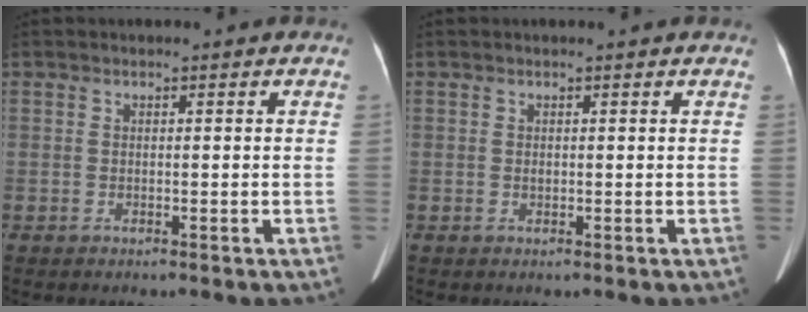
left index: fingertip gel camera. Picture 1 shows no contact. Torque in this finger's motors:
{"motor_torque": [0.13, 0.19, -0.03, -0.02]}